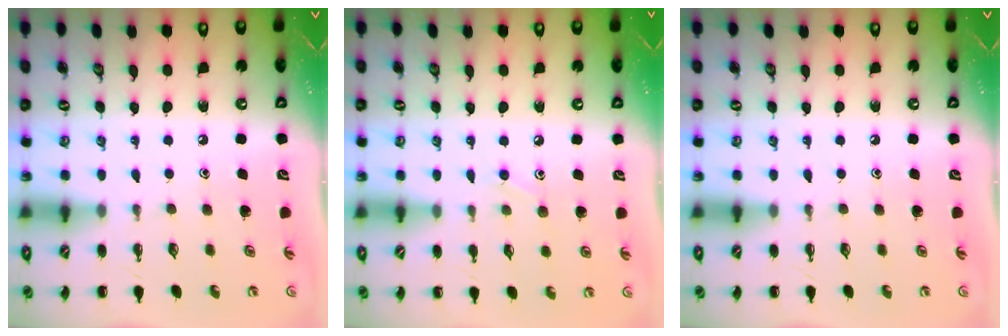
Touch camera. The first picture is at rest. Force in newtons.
{"total": 5.8, "press": 5.4, "slide": 1.9}
{"total": 0.0}